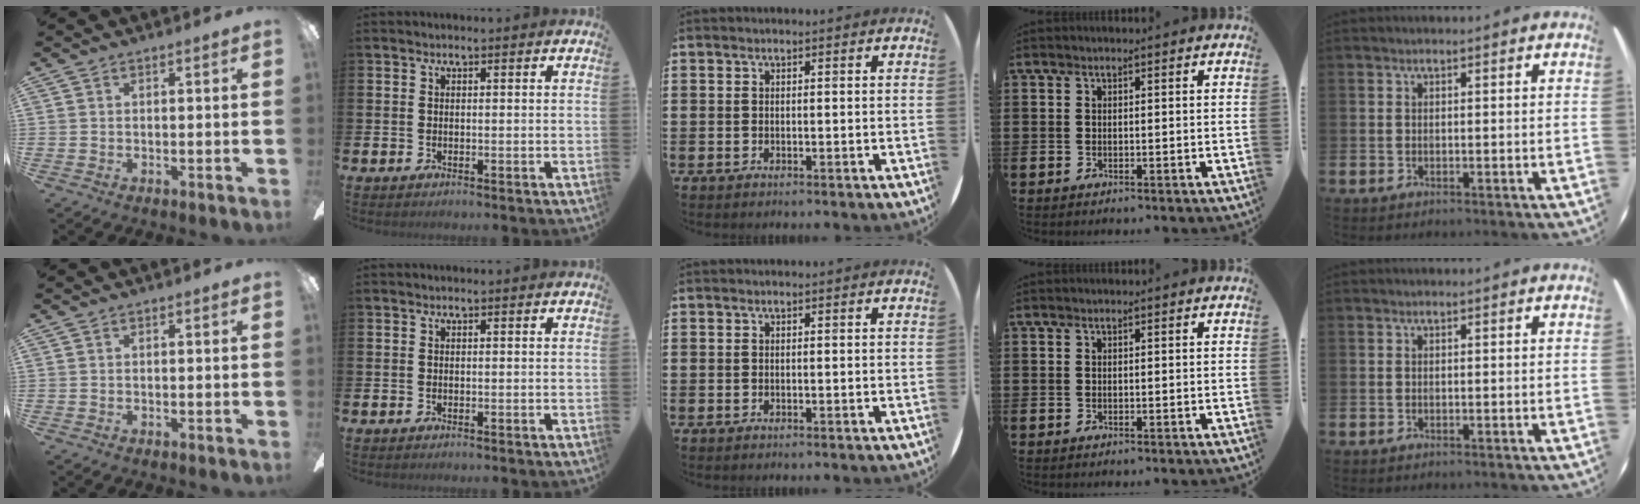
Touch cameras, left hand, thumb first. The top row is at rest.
{}